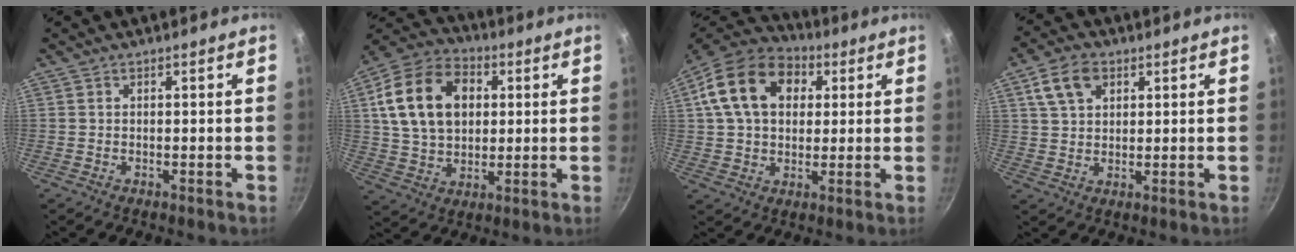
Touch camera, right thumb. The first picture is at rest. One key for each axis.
{"total": 18.3, "fx": 4.0, "fy": 13.0, "fz": 12.3, "tx": -0.199, "ty": 0.011, "tz": 0.064}
{"total": 18.2, "fx": 5.2, "fy": 12.9, "fz": 11.7, "tx": -0.190, "ty": 0.018, "tz": 0.076}
{"total": 7.9, "fx": 3.4, "fy": 5.3, "fz": 4.7, "tx": -0.074, "ty": 0.003, "tz": 0.062}